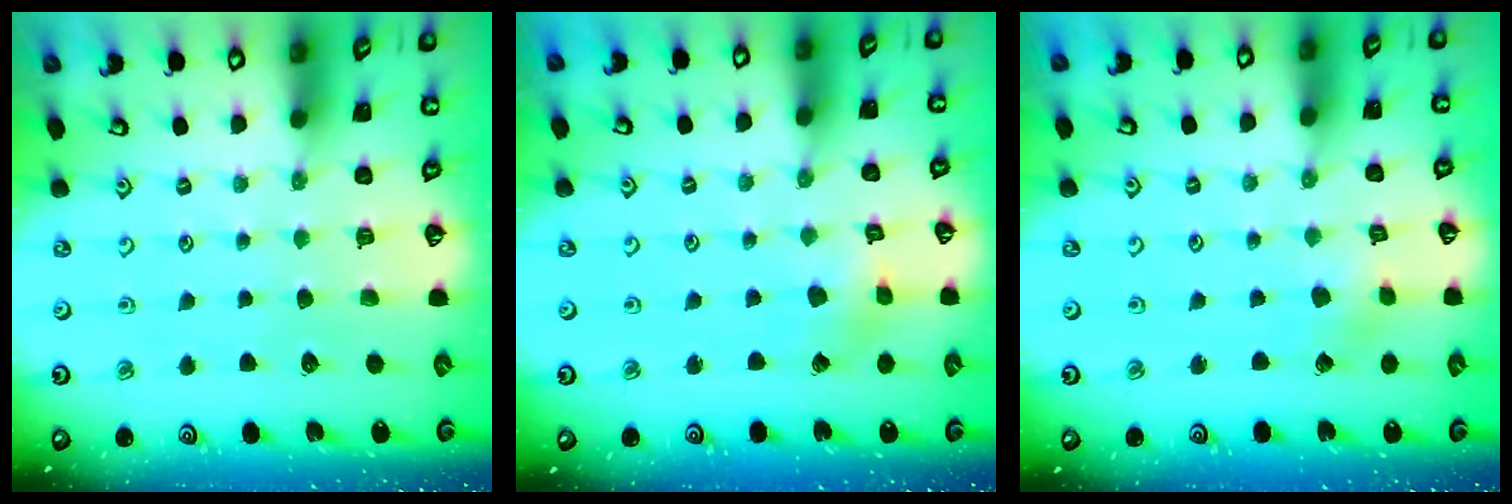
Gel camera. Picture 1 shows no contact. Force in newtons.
{"total": 2.7, "press": 2.6, "slide": 0.3}
{"total": 2.4, "press": 2.4, "slide": 0.2}